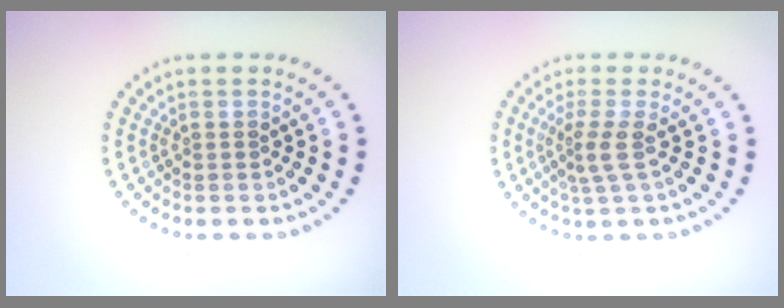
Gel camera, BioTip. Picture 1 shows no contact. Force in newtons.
{"total": 2.3, "press": 1.6, "slide": 1.6}